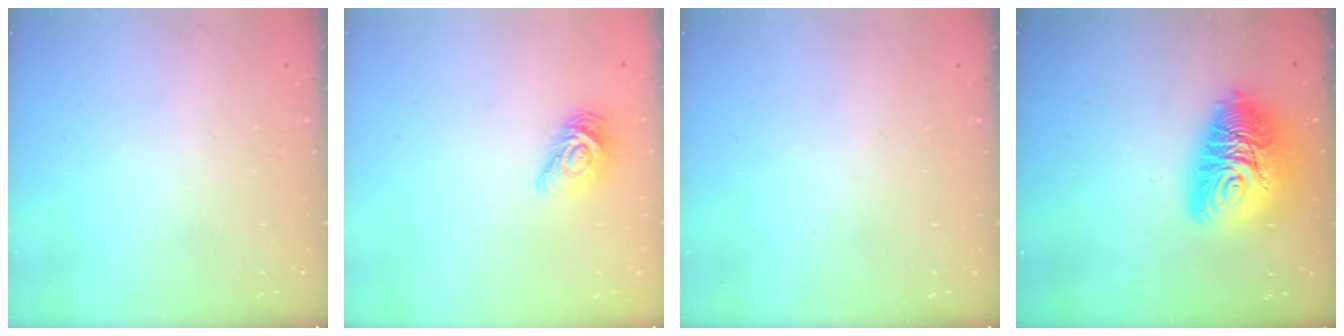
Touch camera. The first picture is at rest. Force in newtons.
{"total": 10.1, "press": 10.1, "slide": 0.6}
{"total": 0.0}
{"total": 16.6, "press": 16.6, "slide": 1.5}